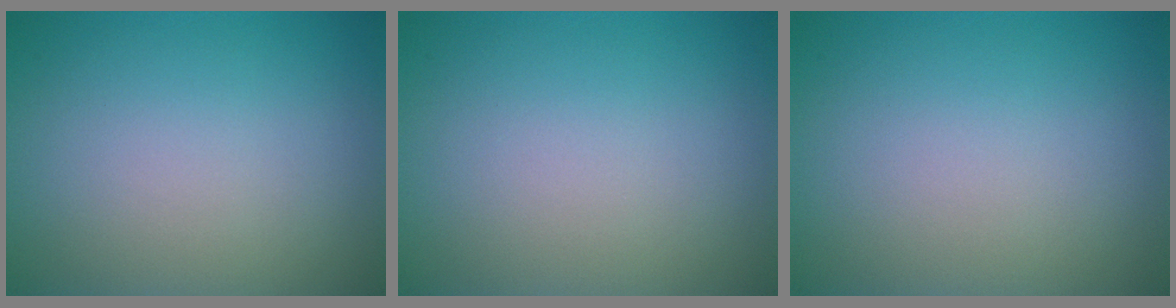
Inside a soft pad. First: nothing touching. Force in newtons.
{"total": 0.0}
{"total": 0.0}